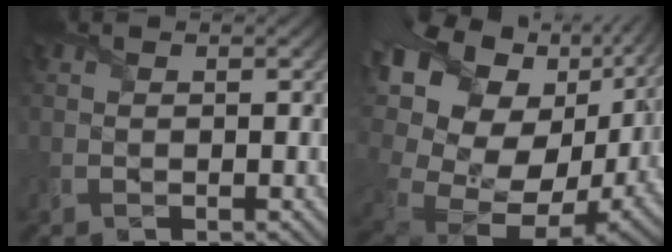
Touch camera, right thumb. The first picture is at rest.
{"total": 20.3, "force": [-0.1, 13.2, 15.4], "torque": [-0.305, -0.041, 0.036]}